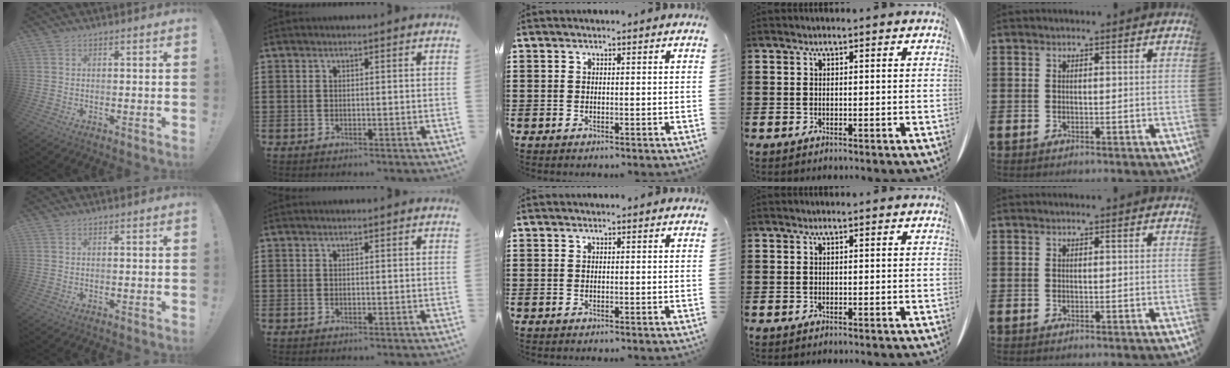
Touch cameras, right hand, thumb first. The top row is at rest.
{}